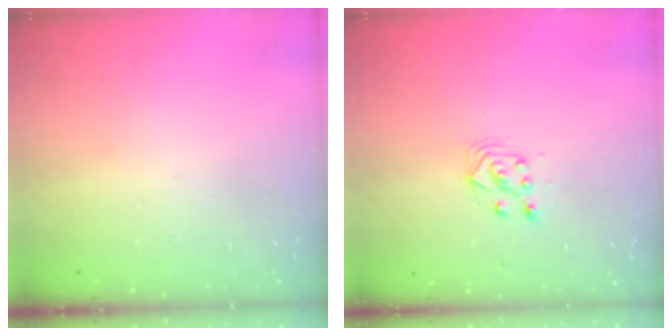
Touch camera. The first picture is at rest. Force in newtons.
{"total": 3.5, "press": 3.2, "slide": 1.4}